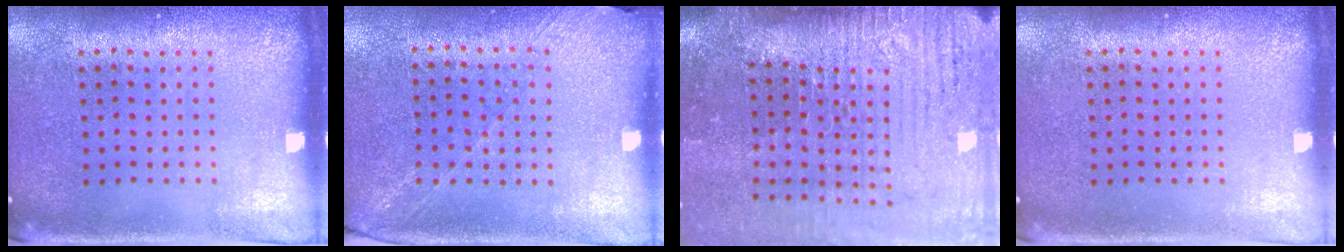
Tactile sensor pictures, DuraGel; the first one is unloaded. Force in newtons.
{"total": 1.2, "press": 1.1, "slide": 0.6}
{"total": 4.9, "press": 4.1, "slide": 2.7}
{"total": 0.0}